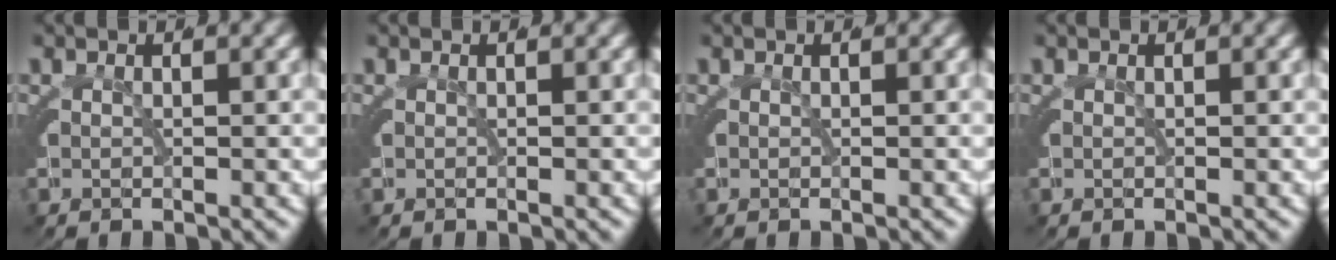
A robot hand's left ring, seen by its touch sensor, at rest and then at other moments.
{"total": 0.0}
{"total": 0.0}
{"total": 0.0}